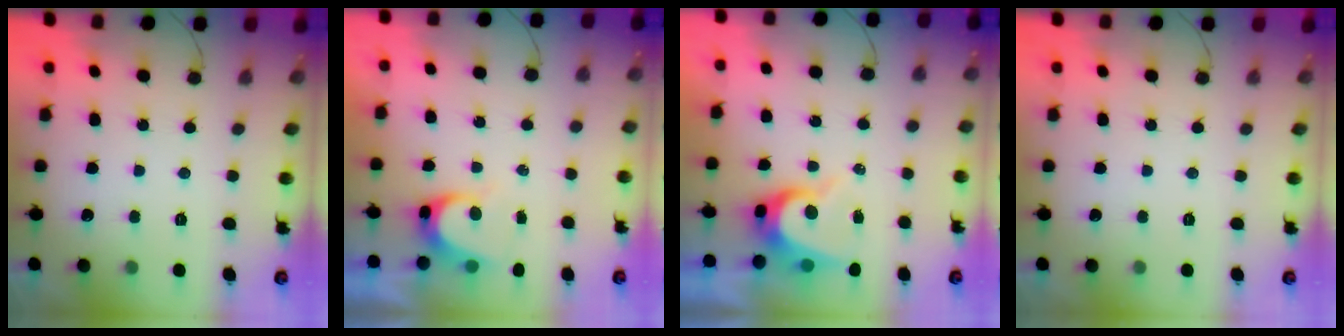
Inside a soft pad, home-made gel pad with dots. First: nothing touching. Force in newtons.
{"total": 4.4, "press": 4.4, "slide": 0.5}
{"total": 7.7, "press": 7.7, "slide": 0.6}
{"total": 0.0}